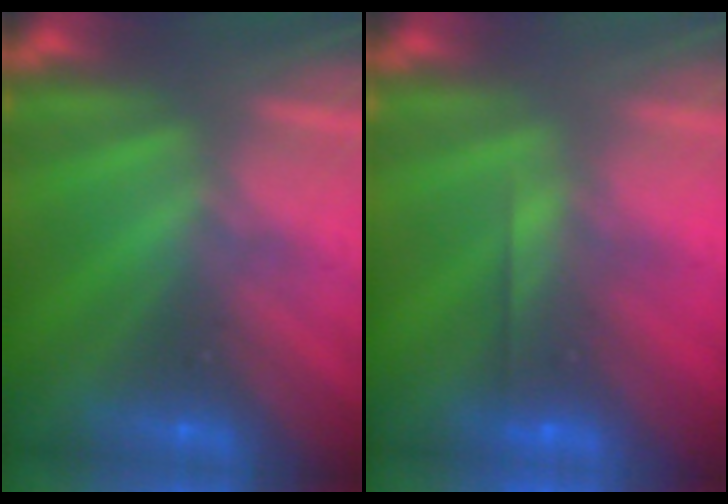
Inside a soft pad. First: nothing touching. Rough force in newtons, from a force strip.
{"total": 2.6}